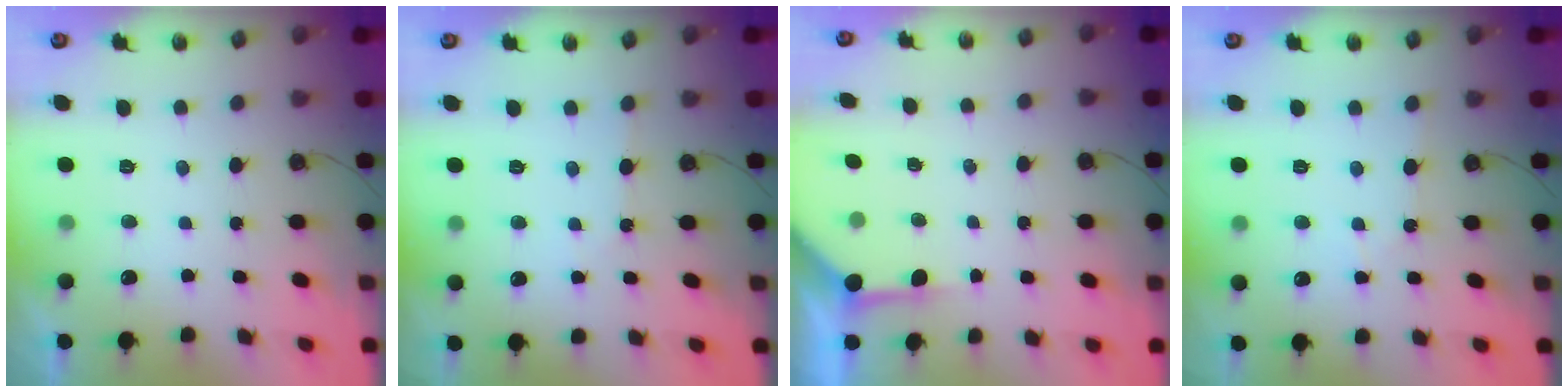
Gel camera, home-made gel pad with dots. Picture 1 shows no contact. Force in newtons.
{"total": 2.6, "press": 2.6, "slide": 0.3}
{"total": 3.8, "press": 3.8, "slide": 0.5}
{"total": 3.0, "press": 2.9, "slide": 0.5}